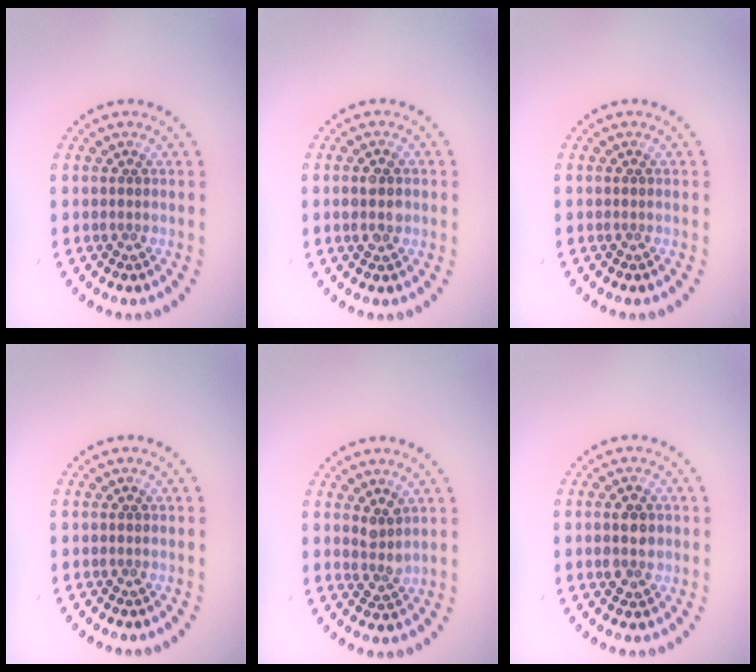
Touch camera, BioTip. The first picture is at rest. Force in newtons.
{"total": 2.5, "press": 2.5, "slide": 0.1}
{"total": 0.0}
{"total": 0.0}
{"total": 1.8, "press": 1.3, "slide": 1.2}
{"total": 3.0, "press": 3.0, "slide": 0.2}